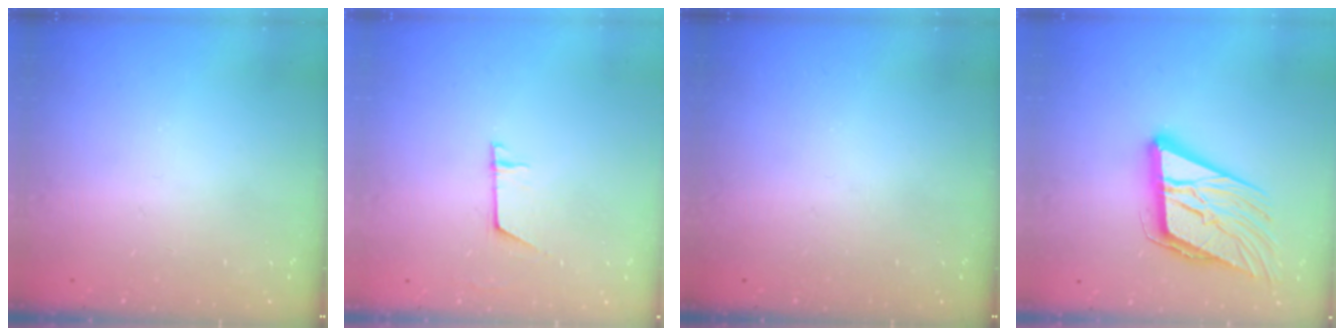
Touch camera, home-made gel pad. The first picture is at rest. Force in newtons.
{"total": 5.0, "press": 5.0, "slide": 0.4}
{"total": 0.0}
{"total": 19.0, "press": 18.5, "slide": 4.3}